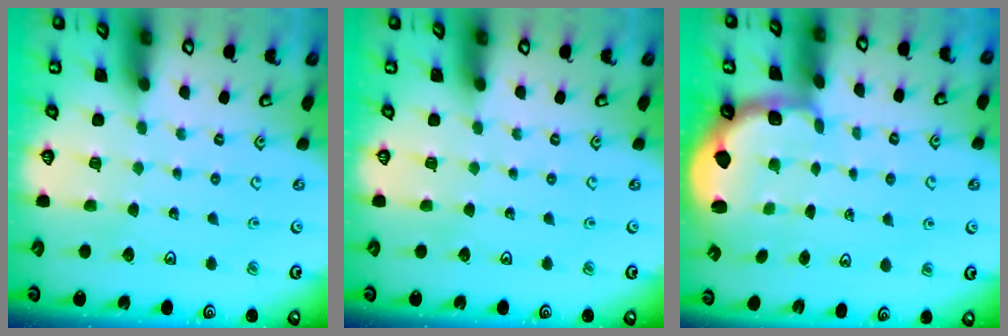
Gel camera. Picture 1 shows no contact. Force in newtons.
{"total": 0.0}
{"total": 2.4, "press": 1.2, "slide": 2.1}